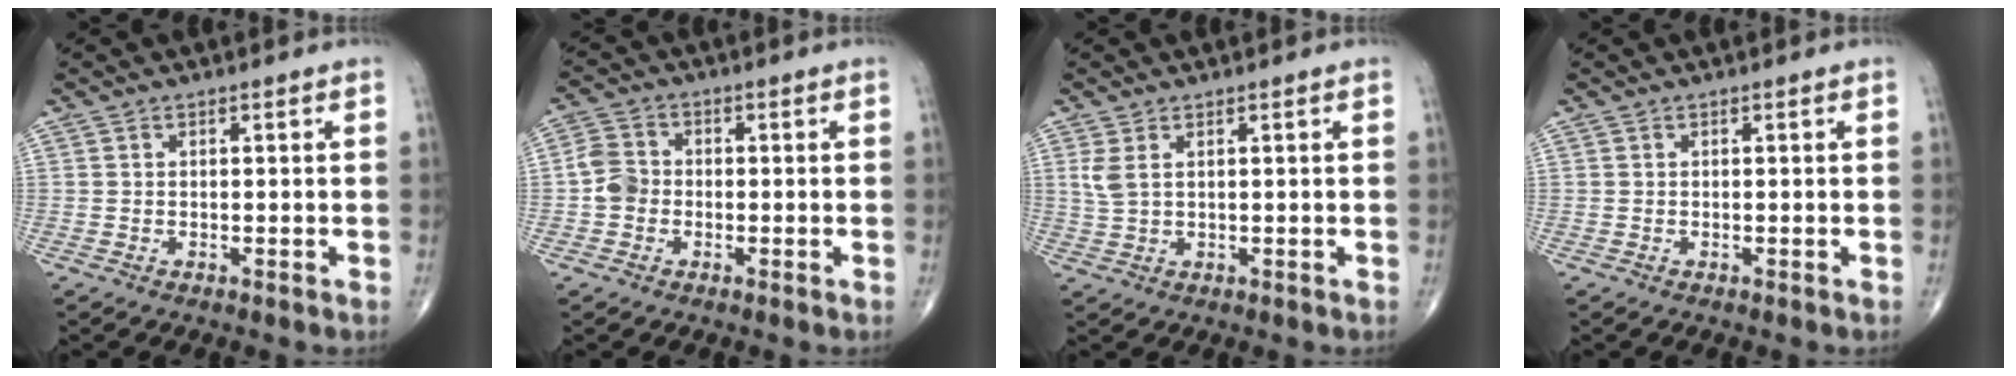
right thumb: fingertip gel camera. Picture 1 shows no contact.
{"total": 4.4, "force": [-0.9, 3.7, 2.1], "torque": [-0.032, 0.011, -0.026]}
{"total": 2.9, "force": [1.2, 1.3, 2.3], "torque": [-0.058, 0.003, 0.032]}
{"total": 0.0}